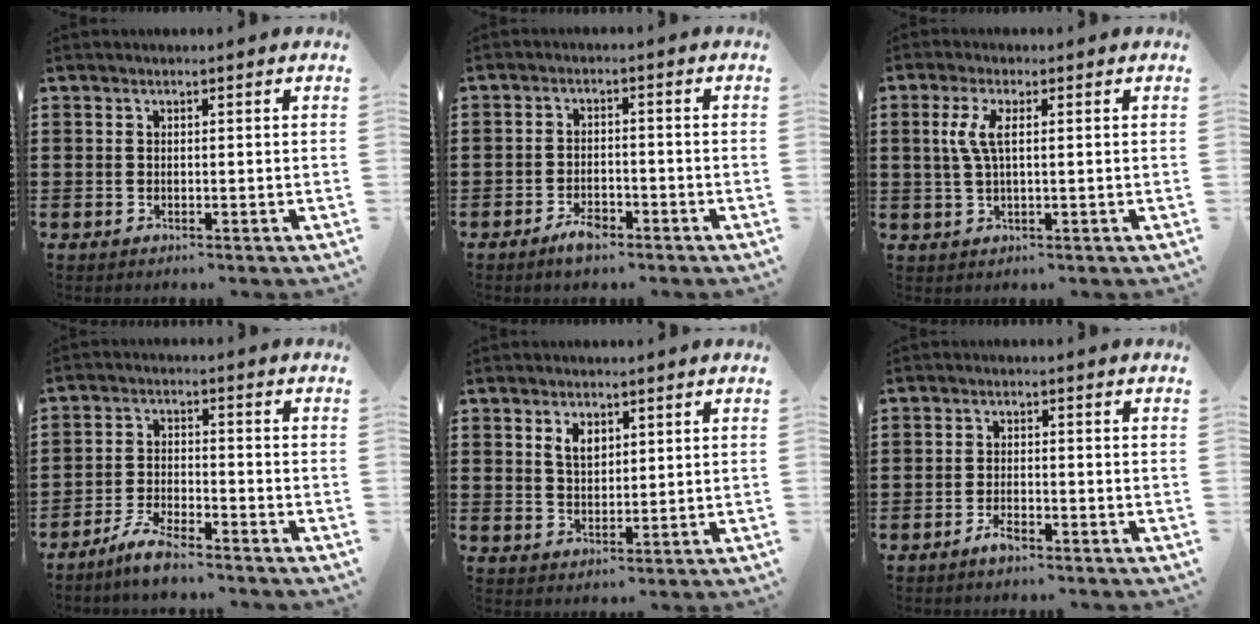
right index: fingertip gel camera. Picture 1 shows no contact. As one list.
[{"total": 3.3, "force": [-2.2, 1.3, 2.0], "torque": [-0.041, 0.004, -0.043]}, {"total": 4.0, "force": [0.8, 1.2, 3.7], "torque": [-0.090, 0.001, 0.006]}, {"total": 4.7, "force": [-4.2, 0.7, 1.9], "torque": [-0.045, 0.005, -0.084]}, {"total": 3.3, "force": [1.8, 2.0, 1.9], "torque": [-0.044, 0.008, 0.033]}, {"total": 2.4, "force": [-1.7, 0.7, 1.5], "torque": [-0.033, -0.001, -0.035]}]